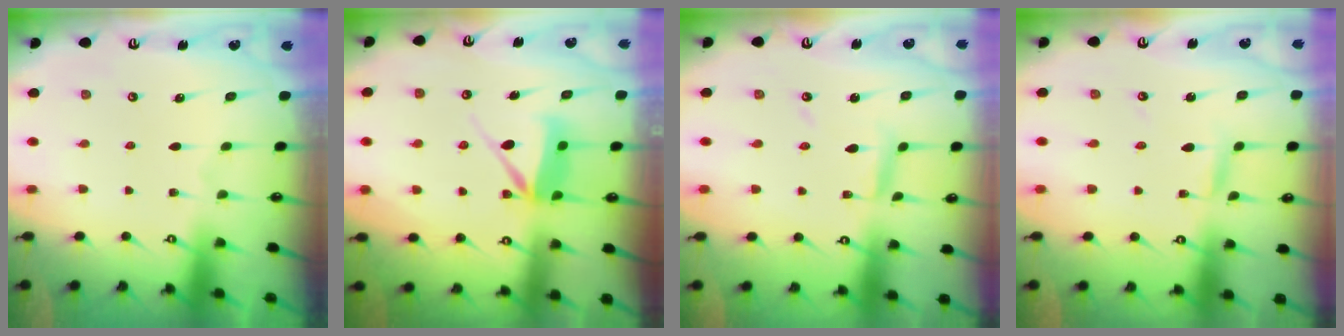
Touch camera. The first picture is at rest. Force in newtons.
{"total": 8.4, "press": 8.3, "slide": 0.9}
{"total": 4.9, "press": 4.9, "slide": 0.3}
{"total": 2.0, "press": 2.0, "slide": 0.2}